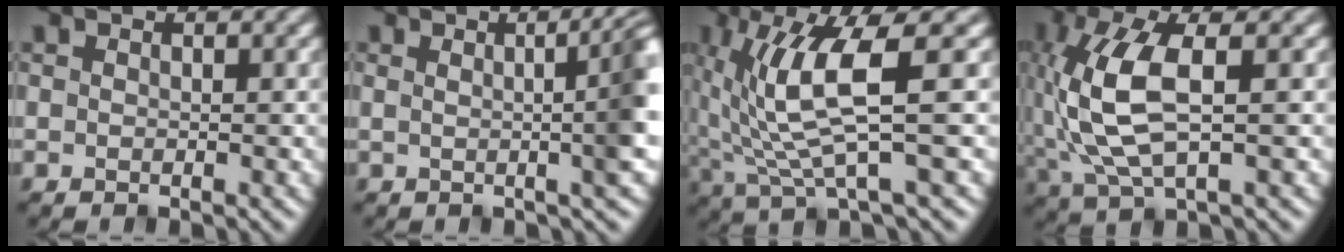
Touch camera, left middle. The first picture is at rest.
{"total": 8.2, "force": [1.4, 2.9, 7.5], "torque": [-0.031, 0.033, -0.001]}
{"total": 6.9, "force": [1.2, 1.4, 6.6], "torque": [-0.143, -0.010, 0.027]}
{"total": 7.6, "force": [0.3, 3.2, 6.9], "torque": [-0.169, 0.002, 0.008]}